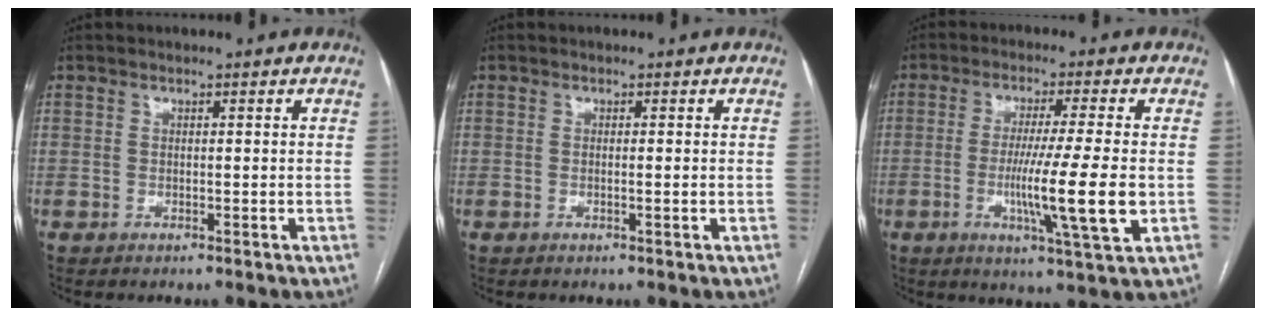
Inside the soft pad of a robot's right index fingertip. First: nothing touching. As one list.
[{"total": 0.9, "force": [-0.2, -0.2, 0.9], "torque": [-0.016, -0.001, -0.002]}, {"total": 11.5, "force": [-2.0, -0.9, 11.3], "torque": [-0.195, -0.028, -0.039]}]